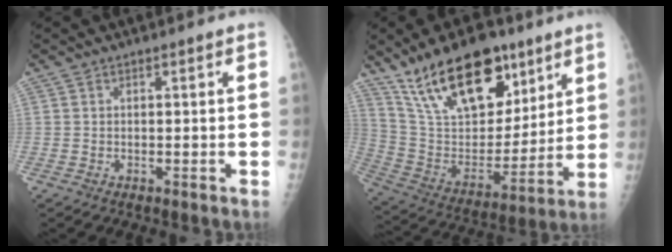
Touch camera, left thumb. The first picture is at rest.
{"total": 23.4, "force": [15.0, 11.3, 14.0], "torque": [-0.201, -0.055, 0.272]}